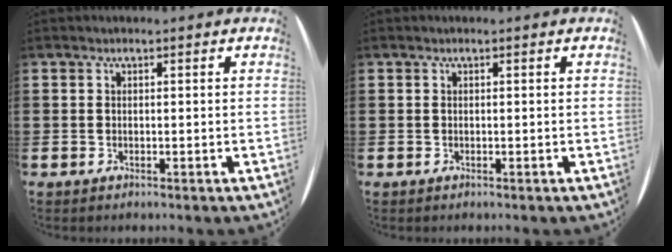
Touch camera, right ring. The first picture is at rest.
{"total": 0.0}